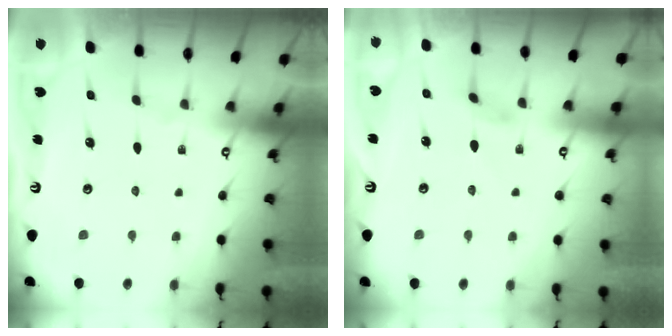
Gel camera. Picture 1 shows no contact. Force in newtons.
{"total": 0.7, "press": 0.6, "slide": 0.4}